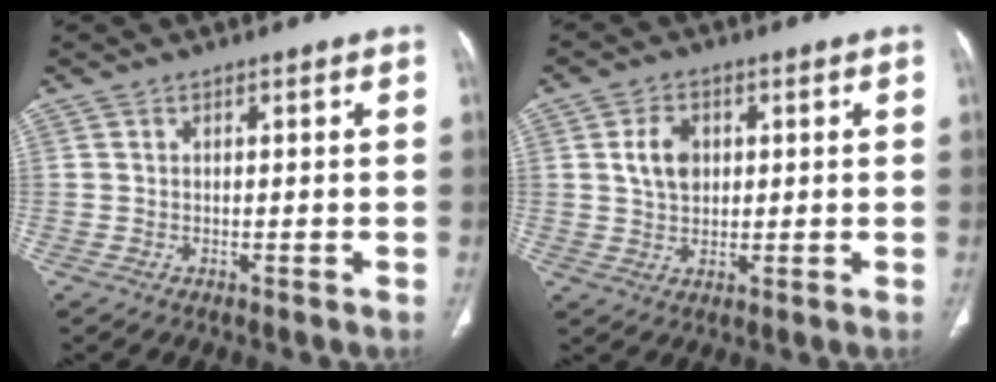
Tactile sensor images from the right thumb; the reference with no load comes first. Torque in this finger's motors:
{"motor_torque": [0.87, 1.04, 0.25, 0.36, 0.03]}